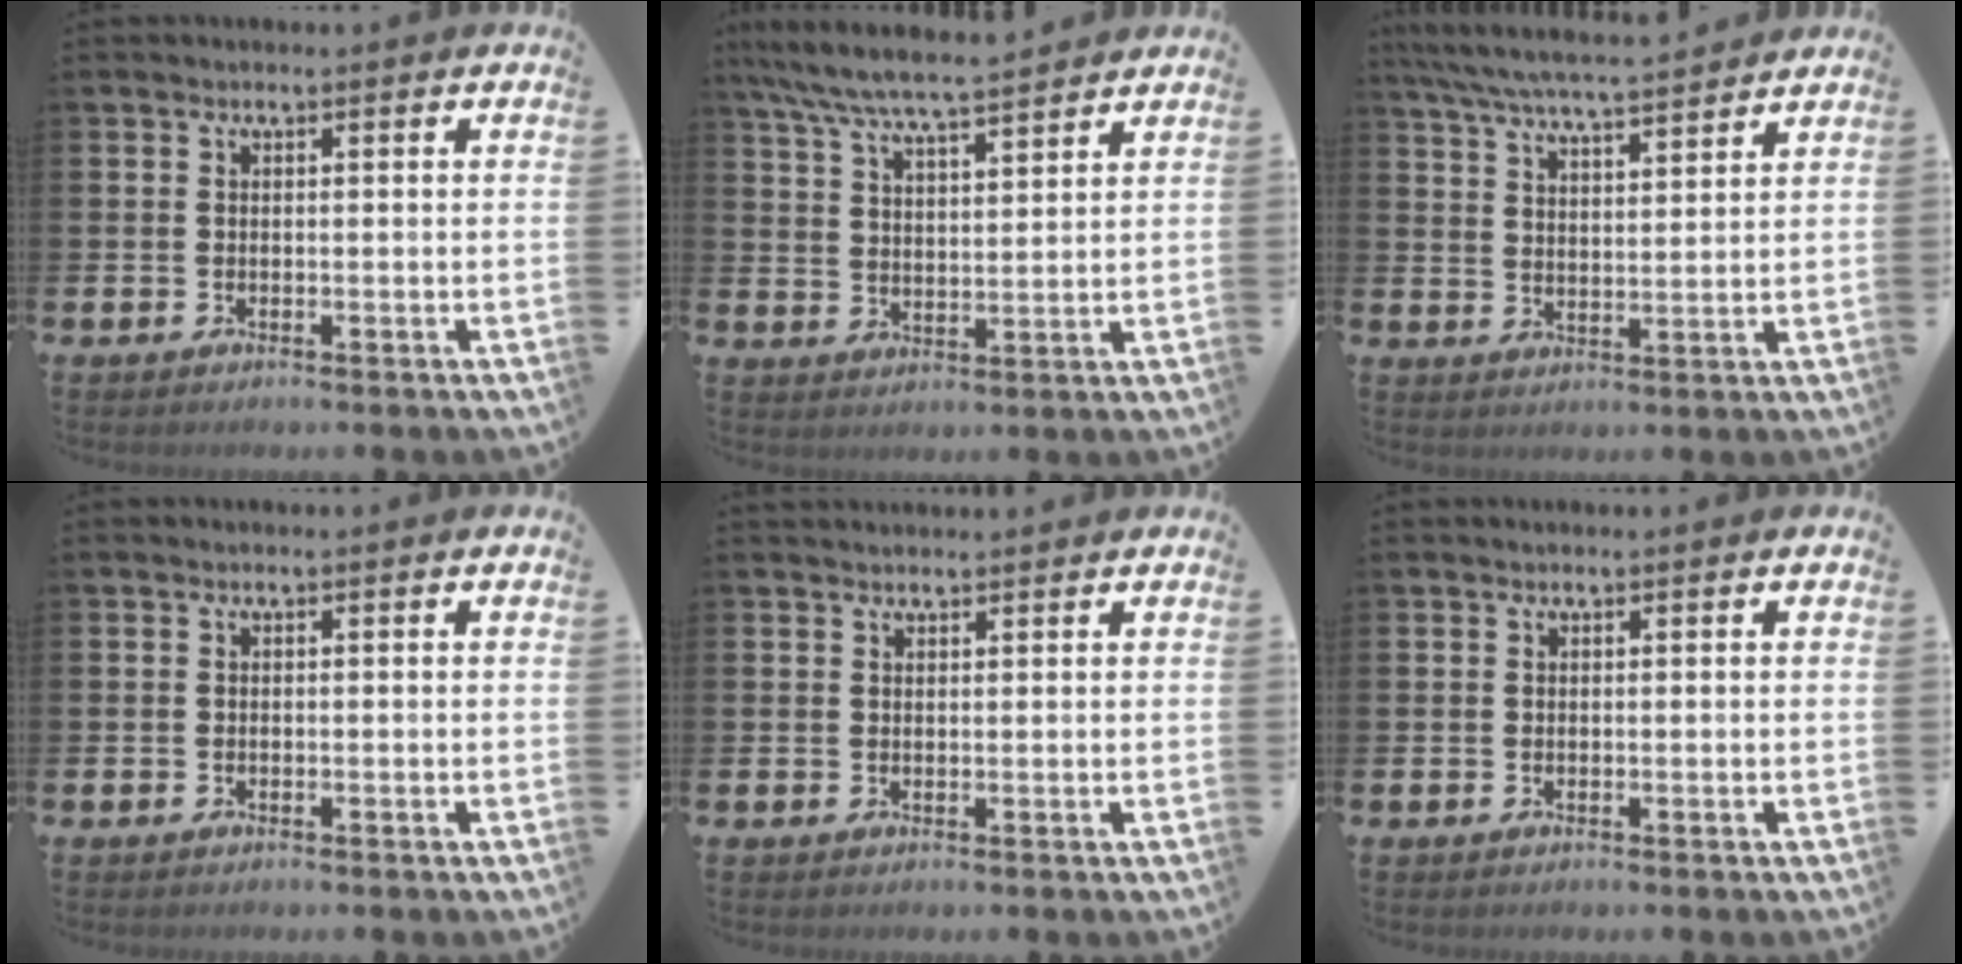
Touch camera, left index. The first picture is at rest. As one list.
[{"total": 7.1, "force": [6.8, 0.4, 2.3], "torque": [-0.067, -0.036, 0.120]}, {"total": 6.6, "force": [6.3, 0.3, 1.9], "torque": [-0.059, -0.037, 0.111]}, {"total": 0.0}, {"total": 1.3, "force": [1.2, 0.2, 0.2], "torque": [0.009, -0.005, 0.020]}, {"total": 0.0}]